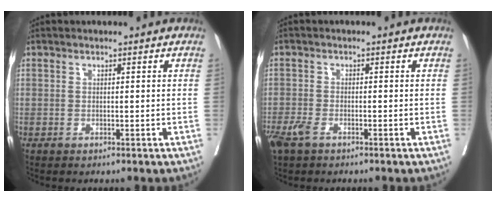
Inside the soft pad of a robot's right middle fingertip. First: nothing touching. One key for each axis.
{"total": 3.2, "fx": -2.0, "fy": 1.3, "fz": 2.1, "tx": -0.051, "ty": -0.005, "tz": -0.037}